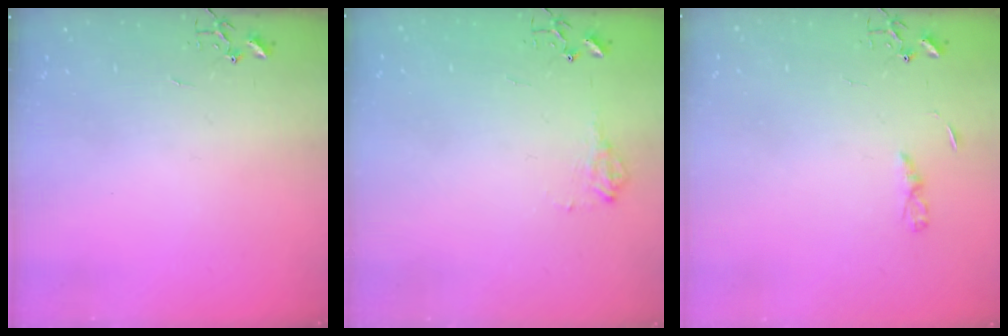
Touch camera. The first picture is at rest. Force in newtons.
{"total": 8.2, "press": 8.2, "slide": 0.2}
{"total": 2.9, "press": 2.9, "slide": 0.3}